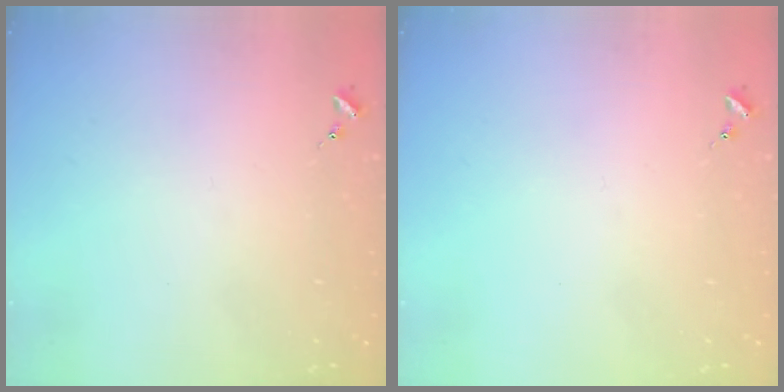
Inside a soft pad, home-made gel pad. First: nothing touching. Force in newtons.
{"total": 0.0}